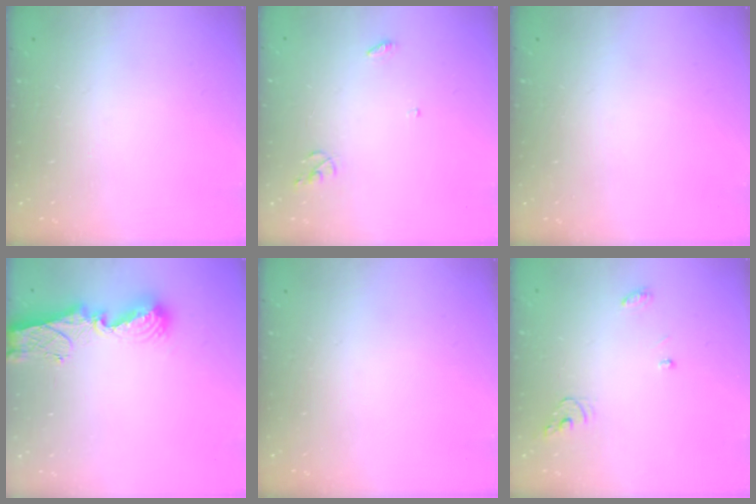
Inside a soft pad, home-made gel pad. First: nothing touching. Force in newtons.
{"total": 3.7, "press": 3.7, "slide": 0.2}
{"total": 0.0}
{"total": 9.2, "press": 9.2, "slide": 1.1}
{"total": 0.0}
{"total": 4.0, "press": 4.0, "slide": 0.4}